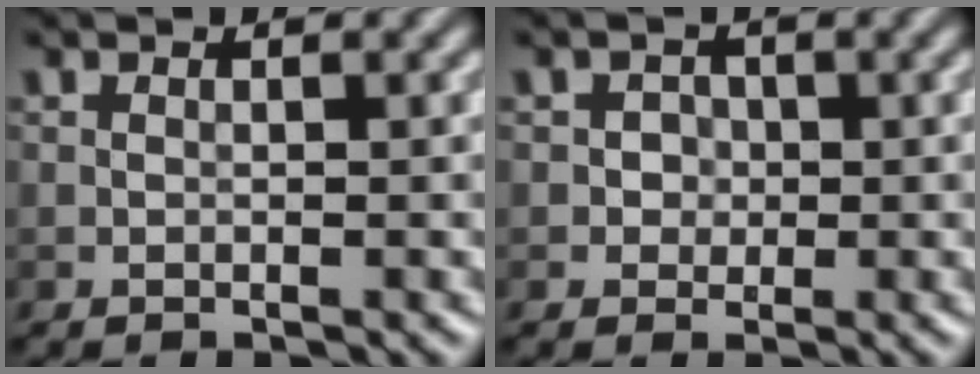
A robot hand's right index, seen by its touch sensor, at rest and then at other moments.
{"total": 1.6, "force": [0.1, 1.5, 0.5], "torque": [0.010, 0.002, 0.000]}